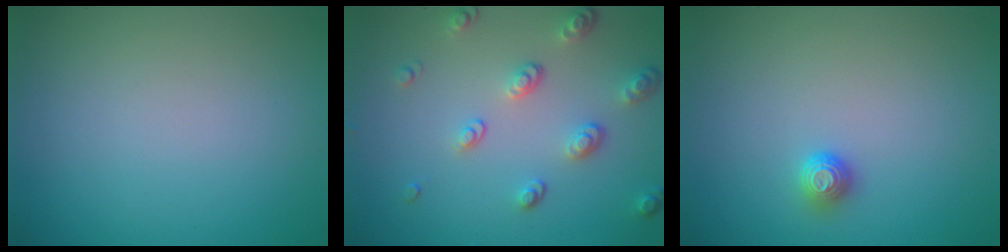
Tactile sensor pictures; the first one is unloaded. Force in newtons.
{"total": 3.3, "press": 2.7, "slide": 2.0}
{"total": 1.2, "press": 1.1, "slide": 0.4}